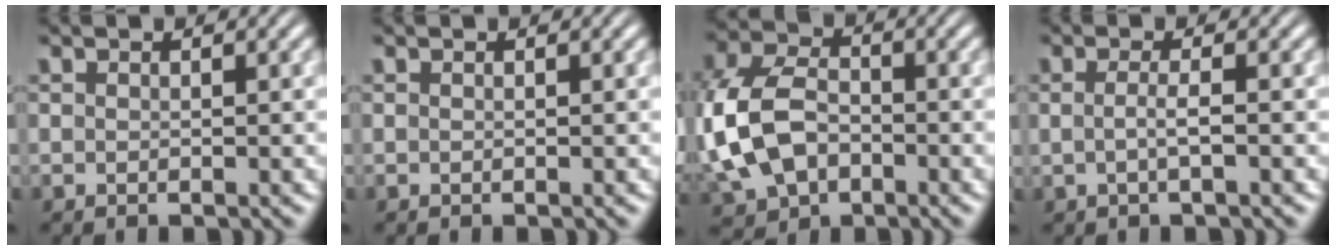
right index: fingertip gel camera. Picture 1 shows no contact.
{"total": 0.0}
{"total": 9.8, "force": [-1.2, 8.0, 5.4], "torque": [-0.151, -0.037, -0.007]}
{"total": 1.6, "force": [-0.4, 0.2, 1.5], "torque": [-0.035, -0.009, -0.003]}